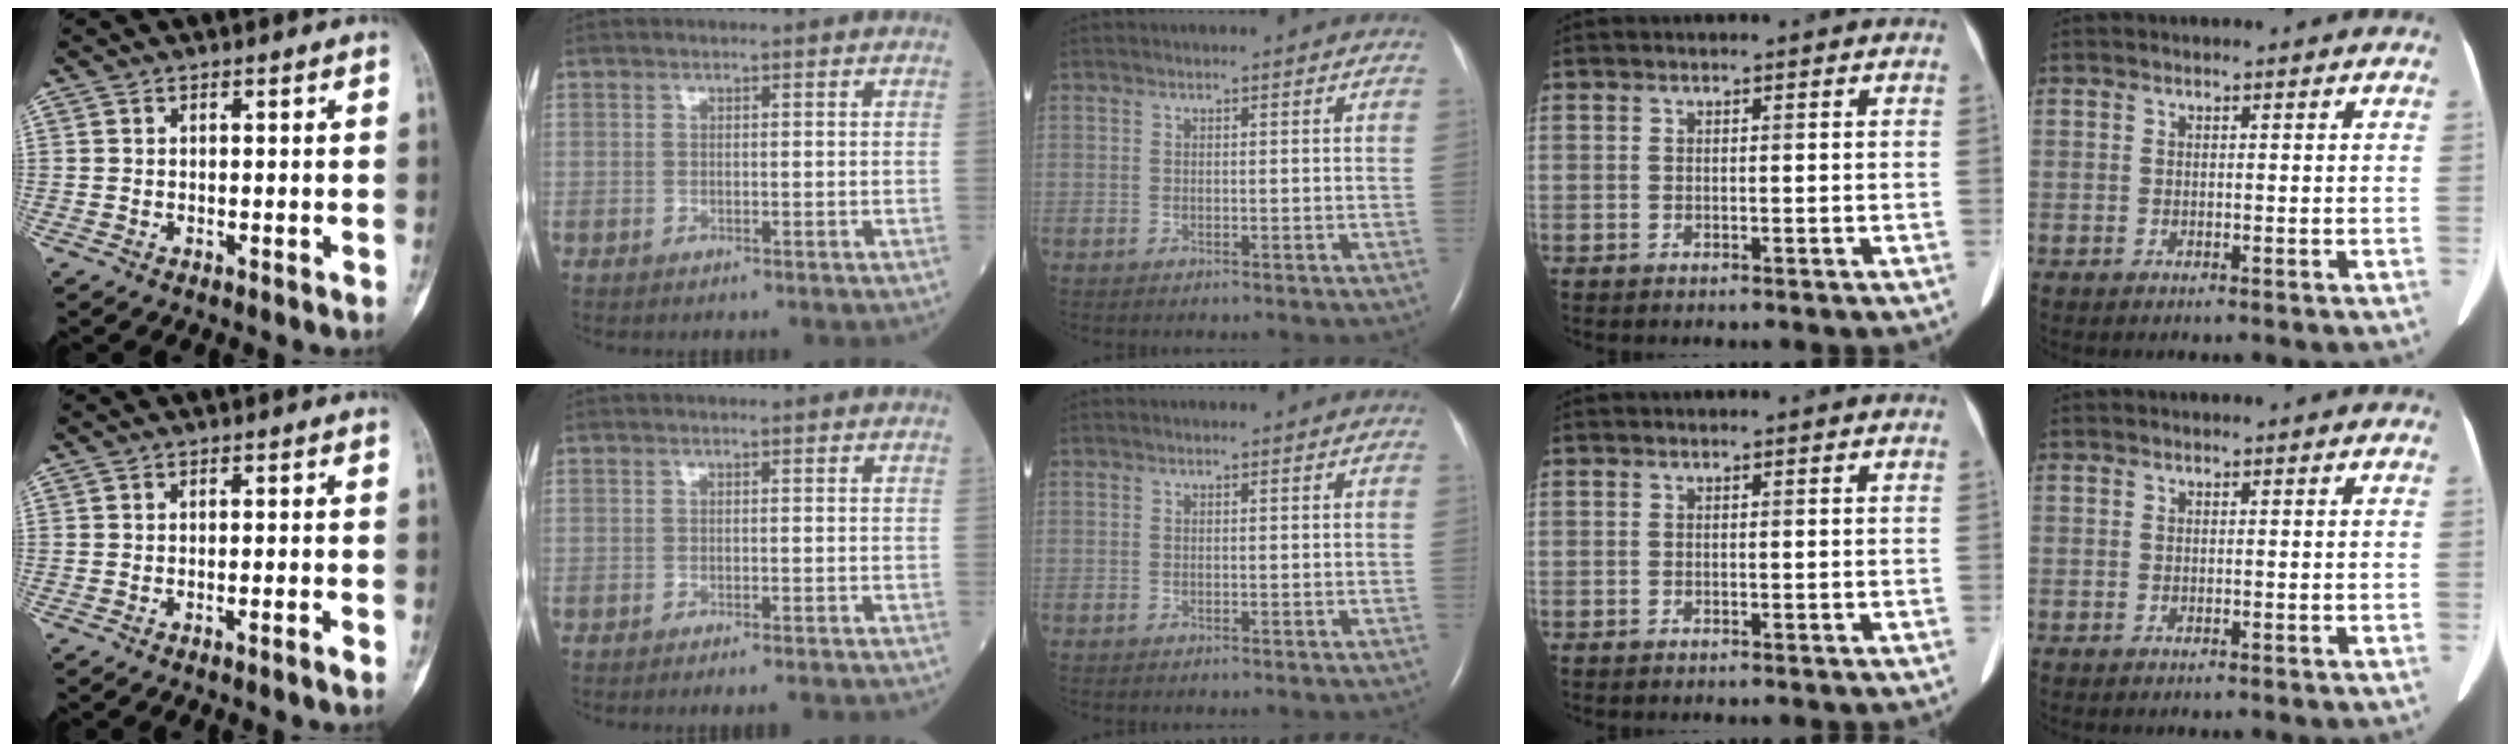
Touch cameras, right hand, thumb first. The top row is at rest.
{"thumb": {"total": 1.4, "force": [-0.9, -0.2, 1.1], "torque": [-0.024, 0.004, -0.015]}, "index": {"total": 4.2, "force": [-3.9, -0.1, 1.6], "torque": [-0.014, -0.008, -0.053]}}